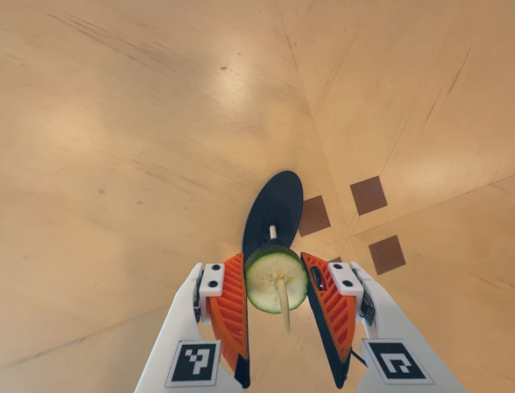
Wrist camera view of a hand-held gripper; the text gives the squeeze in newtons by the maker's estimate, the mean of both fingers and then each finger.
{"total": 8.1, "left": 7.8, "right": 8.3}